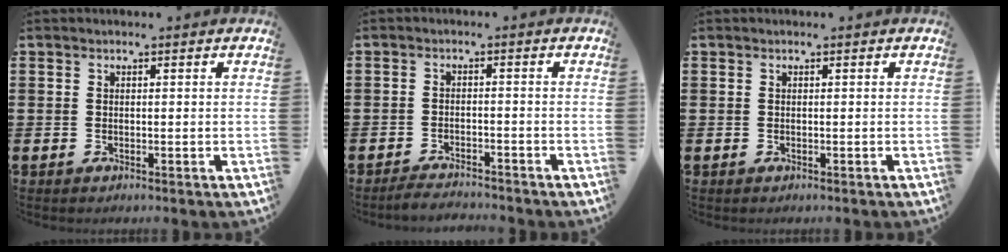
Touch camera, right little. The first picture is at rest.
{"total": 2.1, "force": [-2.1, 0.0, 0.0], "torque": [-0.006, 0.003, -0.044]}
{"total": 0.0}